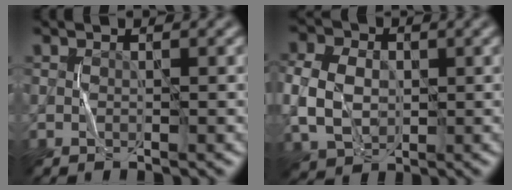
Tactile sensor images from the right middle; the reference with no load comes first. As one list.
[{"total": 6.0, "force": [-0.1, 4.7, 3.7], "torque": [-0.083, 0.003, -0.010]}]